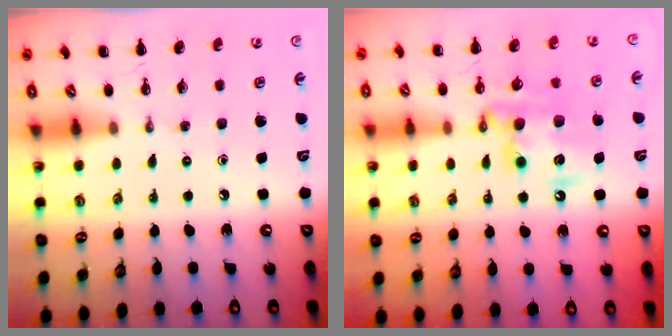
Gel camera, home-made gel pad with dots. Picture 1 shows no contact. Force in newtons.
{"total": 13.0, "press": 12.6, "slide": 3.0}